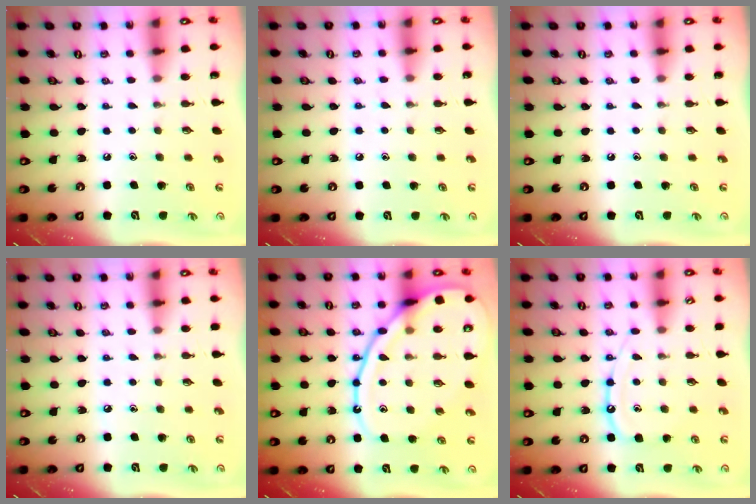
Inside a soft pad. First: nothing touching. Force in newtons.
{"total": 6.5, "press": 6.5, "slide": 0.7}
{"total": 0.0}
{"total": 2.3, "press": 2.3, "slide": 0.4}
{"total": 16.6, "press": 16.6, "slide": 1.1}
{"total": 11.4, "press": 11.4, "slide": 0.9}